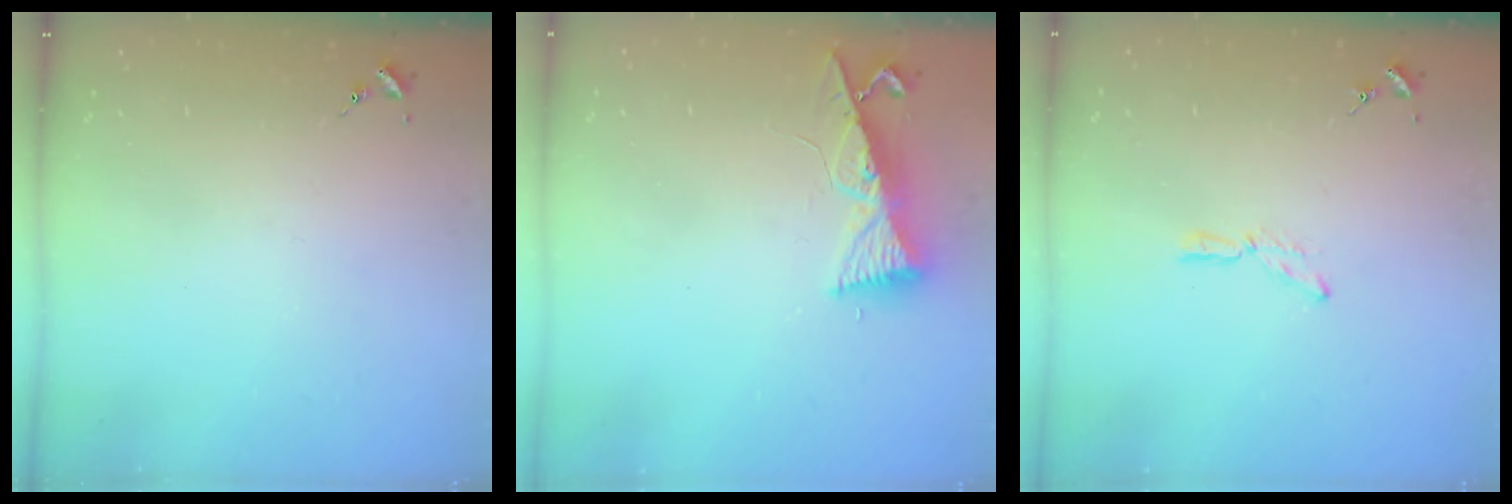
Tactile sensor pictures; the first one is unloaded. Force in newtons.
{"total": 8.5, "press": 8.5, "slide": 1.0}
{"total": 6.4, "press": 6.4, "slide": 0.3}